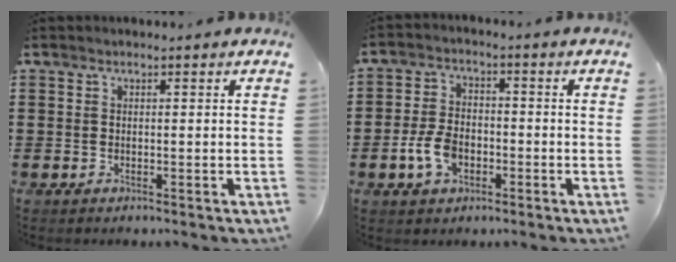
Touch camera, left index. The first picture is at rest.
{"total": 5.9, "force": [-2.2, 3.5, 4.2], "torque": [-0.106, 0.000, -0.047]}